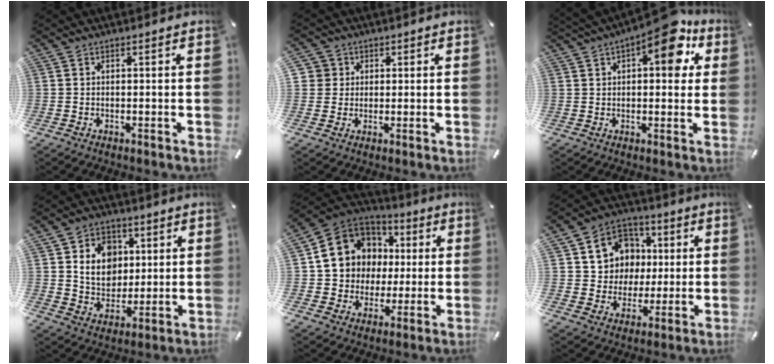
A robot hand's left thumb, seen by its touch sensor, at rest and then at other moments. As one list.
[{"total": 4.5, "force": [1.3, 4.3, 0.4], "torque": [-0.004, 0.005, 0.022]}, {"total": 12.3, "force": [6.1, 5.2, 9.3], "torque": [-0.114, -0.032, 0.097]}, {"total": 10.7, "force": [2.6, 9.2, 4.8], "torque": [-0.080, 0.002, 0.053]}, {"total": 13.0, "force": [1.8, 12.4, 3.1], "torque": [-0.064, -0.011, 0.044]}, {"total": 11.8, "force": [1.6, 11.4, 2.4], "torque": [-0.034, -0.007, 0.041]}]